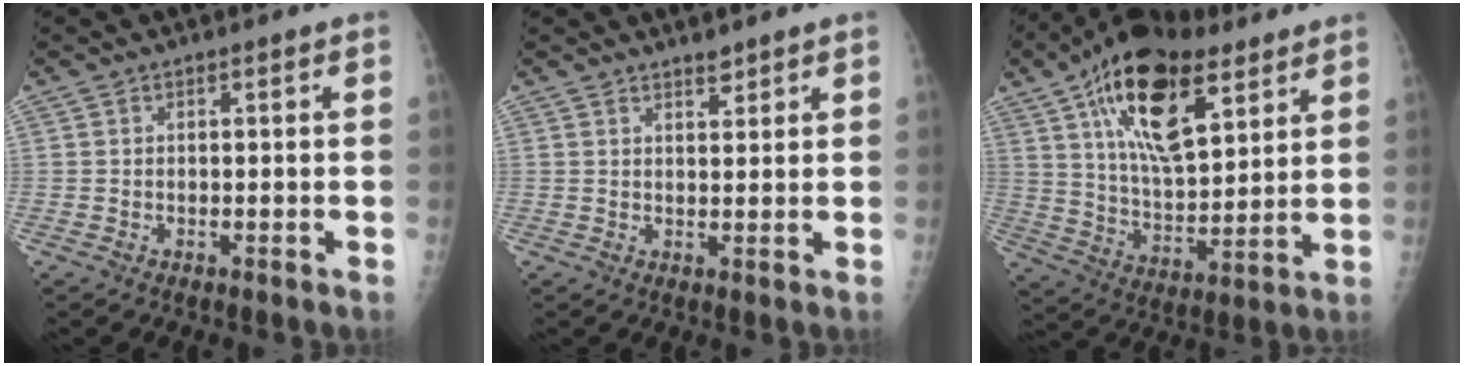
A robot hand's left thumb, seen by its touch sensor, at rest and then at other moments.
{"total": 2.0, "force": [1.8, 0.6, 0.6], "torque": [0.000, -0.015, 0.029]}
{"total": 21.3, "force": [11.0, 9.6, 15.5], "torque": [-0.238, -0.039, 0.191]}